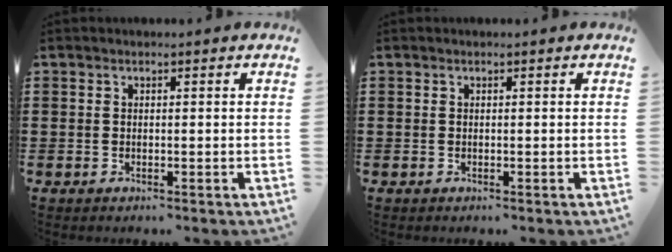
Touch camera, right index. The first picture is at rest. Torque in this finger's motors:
{"motor_torque": [0.00, 0.00, 0.00, 0.00]}